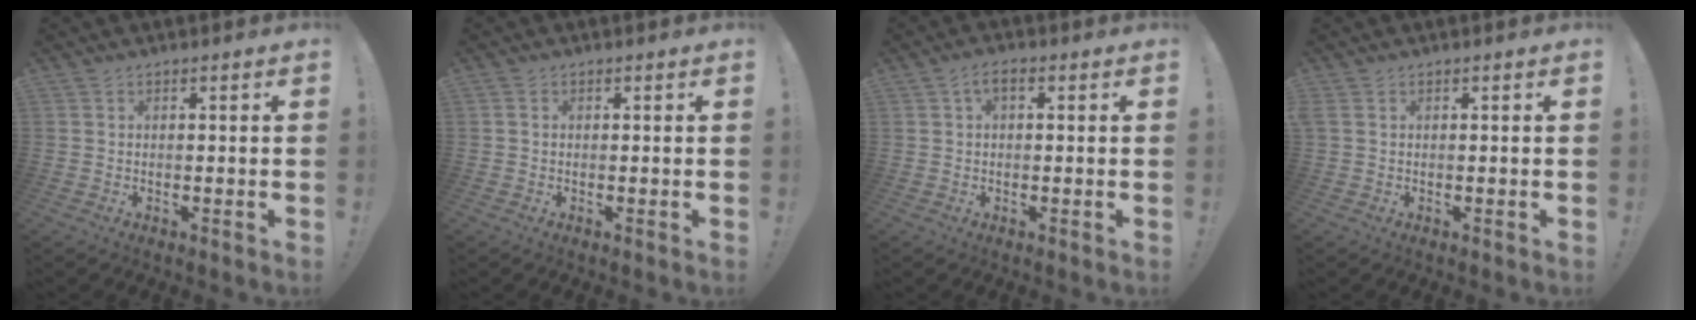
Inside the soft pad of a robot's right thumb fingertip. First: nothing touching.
{"total": 0.6, "force": [0.0, 0.5, 0.2], "torque": [-0.007, 0.005, 0.001]}
{"total": 3.1, "force": [0.5, 1.7, 2.5], "torque": [-0.040, 0.007, 0.007]}
{"total": 0.6, "force": [0.2, 0.1, 0.5], "torque": [-0.013, 0.001, 0.005]}